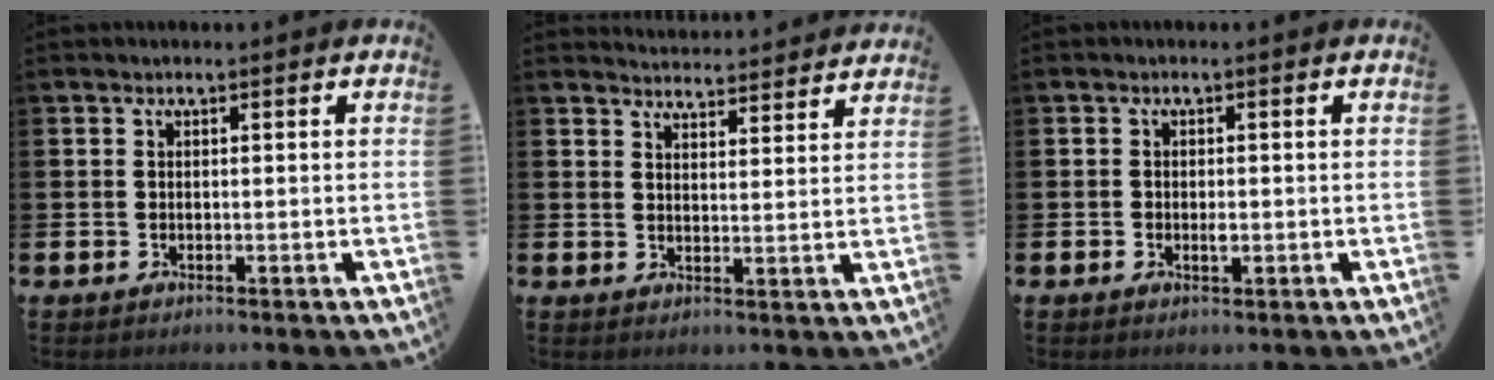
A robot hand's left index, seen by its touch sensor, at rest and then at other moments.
{"total": 4.3, "force": [4.3, 0.4, -0.2], "torque": [-0.007, -0.032, 0.078]}
{"total": 1.2, "force": [-0.2, 0.7, 1.0], "torque": [-0.004, -0.003, -0.008]}